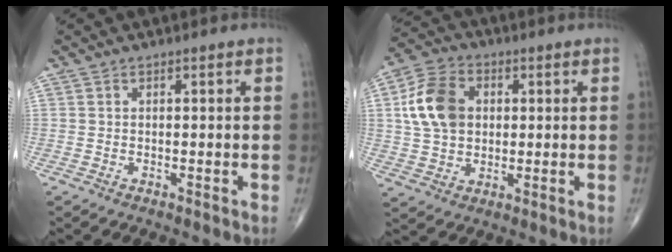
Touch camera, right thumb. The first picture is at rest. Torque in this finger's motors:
{"motor_torque": [1.21, 2.02, 0.16, 0.07, 0.36]}